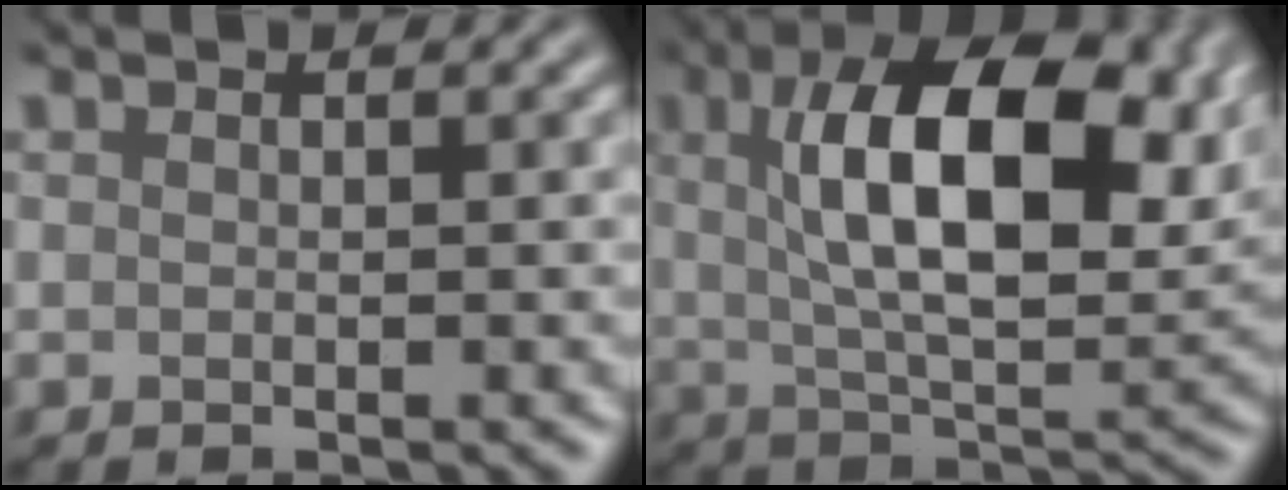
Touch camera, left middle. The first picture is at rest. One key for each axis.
{"total": 10.3, "fx": 2.1, "fy": 3.6, "fz": 9.4, "tx": -0.163, "ty": -0.019, "tz": 0.064}